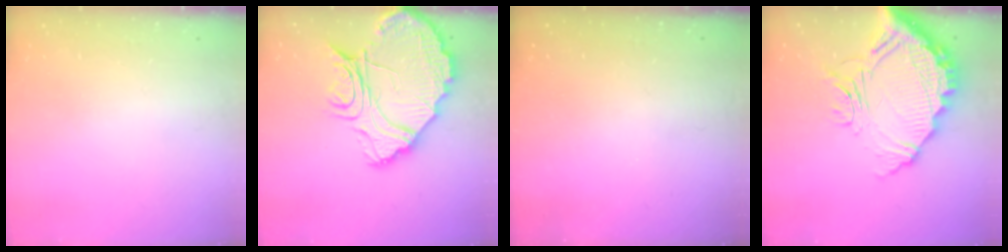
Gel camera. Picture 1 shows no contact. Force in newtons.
{"total": 17.6, "press": 17.5, "slide": 1.6}
{"total": 3.3, "press": 3.3, "slide": 0.1}
{"total": 19.6, "press": 19.5, "slide": 1.7}